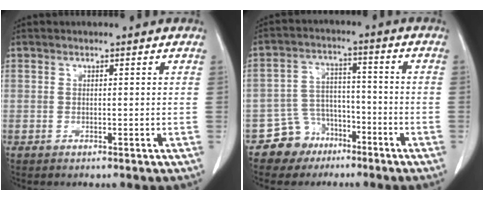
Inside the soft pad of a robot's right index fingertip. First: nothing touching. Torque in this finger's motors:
{"motor_torque": [-0.18, 0.00, -0.31, -0.21]}